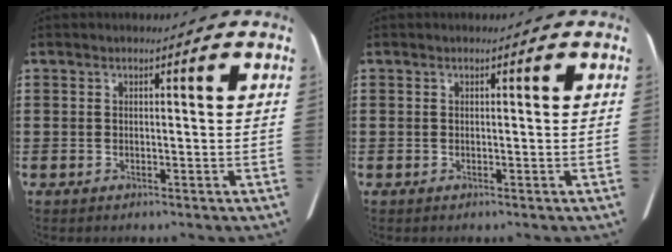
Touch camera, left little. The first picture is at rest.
{"total": 0.0}